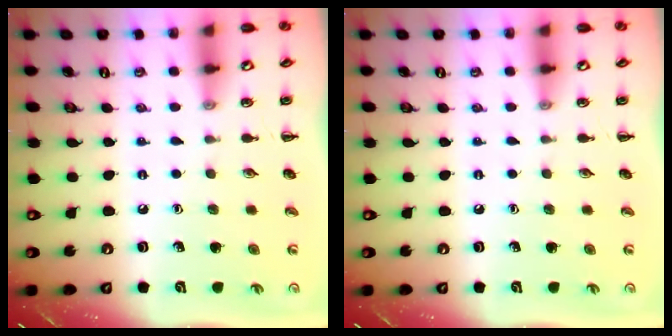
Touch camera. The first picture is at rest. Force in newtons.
{"total": 0.0}